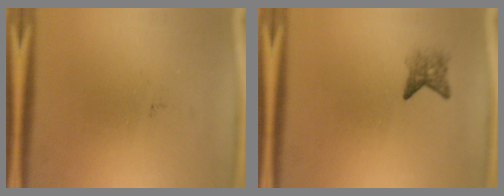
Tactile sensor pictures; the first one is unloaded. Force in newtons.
{"total": 2.2}